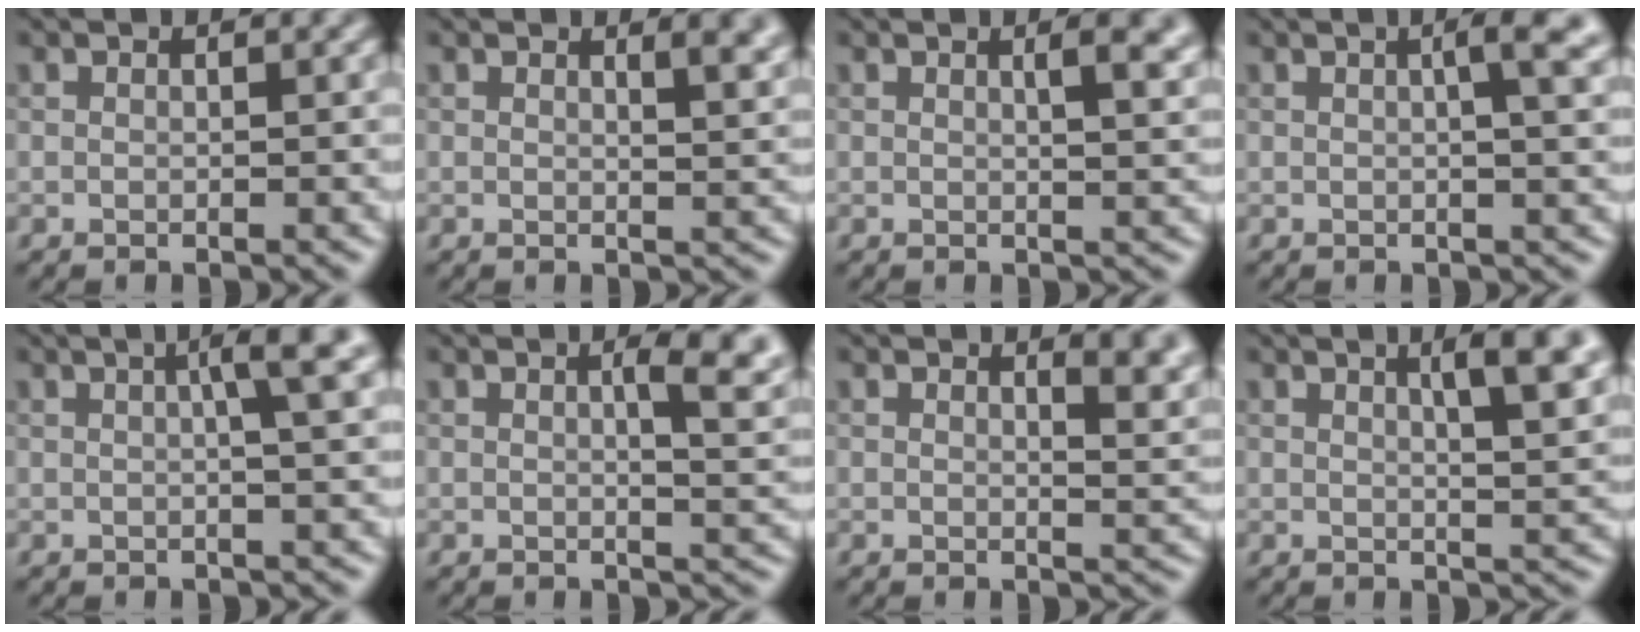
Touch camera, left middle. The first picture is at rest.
{"total": 3.4, "force": [1.9, 1.3, 2.5], "torque": [-0.015, 0.004, 0.024]}
{"total": 3.8, "force": [1.5, 1.4, 3.2], "torque": [-0.028, 0.005, 0.018]}
{"total": 5.1, "force": [1.2, 1.7, 4.6], "torque": [-0.038, 0.022, 0.006]}
{"total": 4.2, "force": [1.0, 0.7, 4.0], "torque": [-0.054, 0.013, 0.013]}
{"total": 5.0, "force": [1.5, 1.6, 4.5], "torque": [-0.048, 0.004, 0.020]}
{"total": 4.6, "force": [2.5, 1.9, 3.4], "torque": [-0.019, 0.004, 0.031]}
{"total": 6.0, "force": [2.5, 1.8, 5.2], "torque": [-0.046, 0.012, 0.028]}